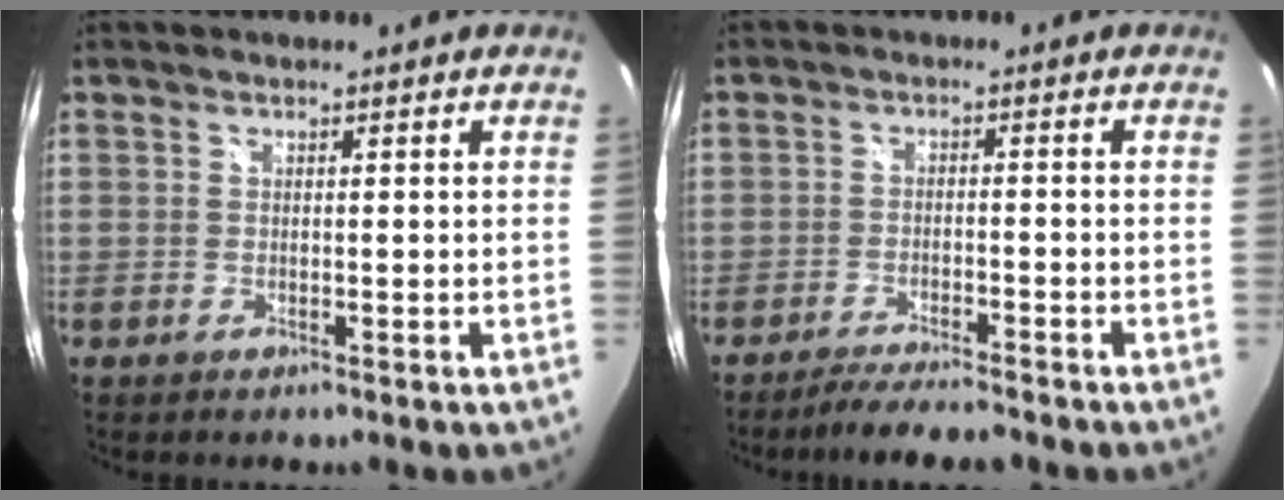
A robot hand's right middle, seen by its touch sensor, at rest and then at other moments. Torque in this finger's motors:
{"motor_torque": [-0.14, -0.42, -0.48, -0.19]}